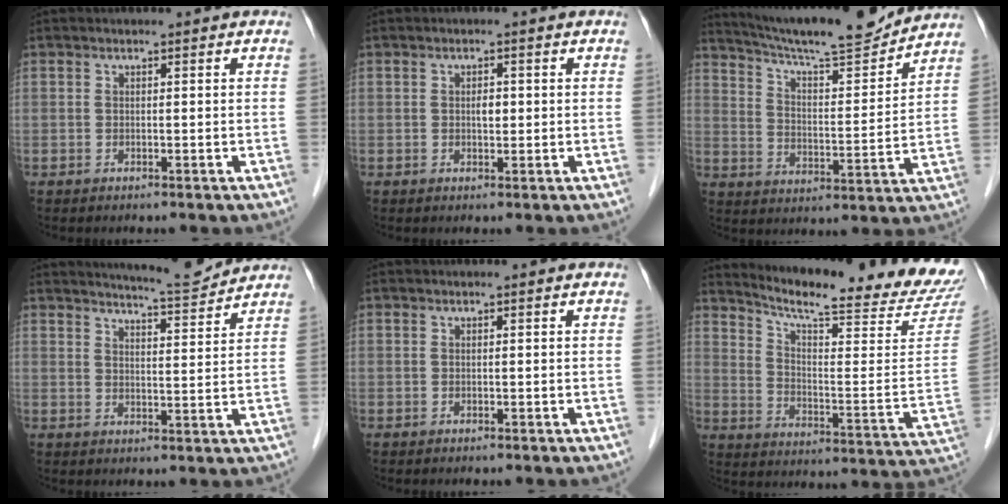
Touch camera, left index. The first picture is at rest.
{"total": 1.5, "force": [-0.3, 0.8, 1.2], "torque": [-0.019, -0.004, -0.006]}
{"total": 15.9, "force": [14.9, 0.7, 5.6], "torque": [-0.101, -0.012, 0.227]}
{"total": 10.1, "force": [9.8, 0.0, 2.5], "torque": [-0.047, -0.012, 0.138]}
{"total": 0.0}
{"total": 23.1, "force": [21.9, 0.1, 7.4], "torque": [-0.124, -0.115, 0.276]}